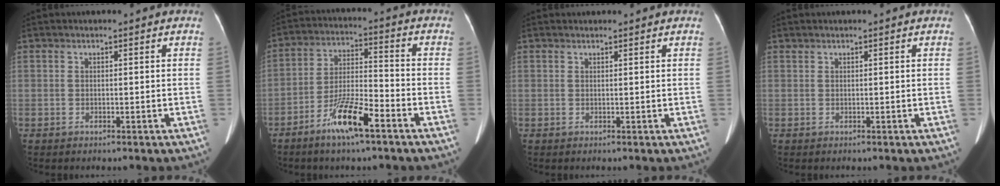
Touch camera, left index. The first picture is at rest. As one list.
[{"total": 9.4, "force": [-5.8, 1.4, 7.3], "torque": [-0.146, -0.005, -0.109]}, {"total": 1.5, "force": [1.4, 0.3, 0.3], "torque": [-0.008, 0.017, 0.021]}, {"total": 0.0}]